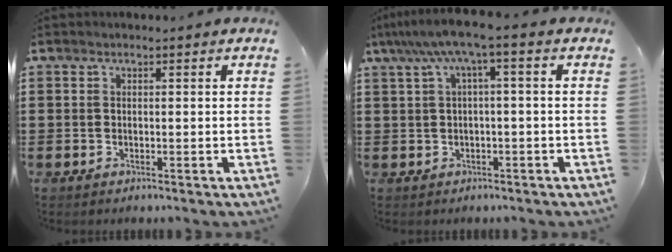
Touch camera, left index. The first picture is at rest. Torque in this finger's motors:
{"motor_torque": [1.34, -0.79, 0.67, 0.21]}